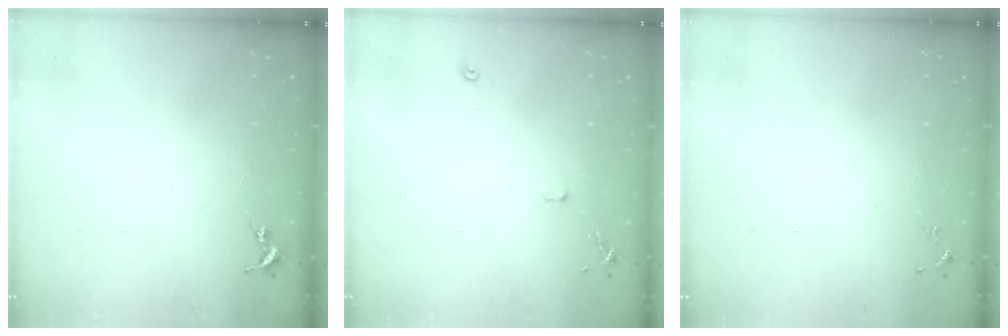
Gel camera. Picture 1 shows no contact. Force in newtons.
{"total": 7.4, "press": 7.4, "slide": 0.8}
{"total": 3.3, "press": 3.3, "slide": 0.5}